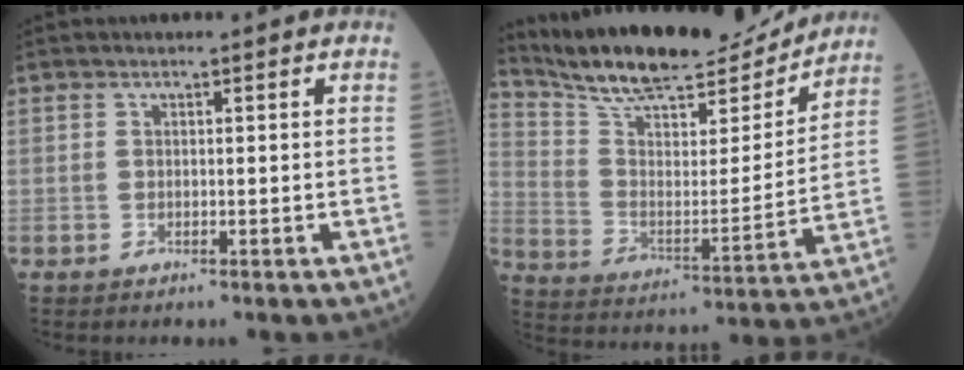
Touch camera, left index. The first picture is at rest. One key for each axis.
{"total": 20.0, "fx": 18.4, "fy": 3.7, "fz": 7.1, "tx": -0.131, "ty": -0.016, "tz": 0.293}